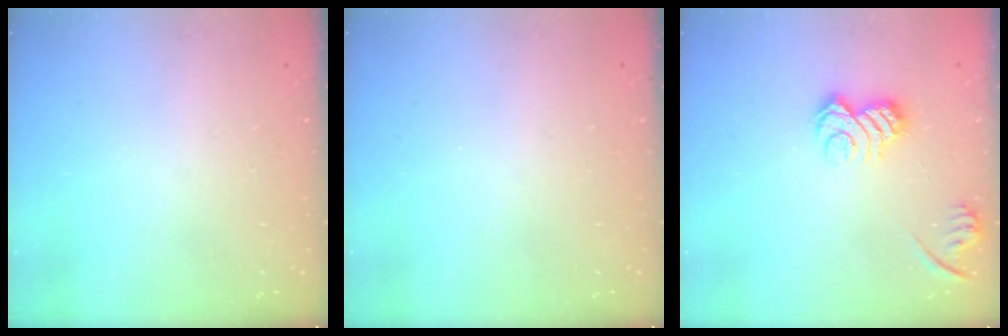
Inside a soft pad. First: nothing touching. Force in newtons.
{"total": 0.0}
{"total": 10.7, "press": 10.7, "slide": 0.4}